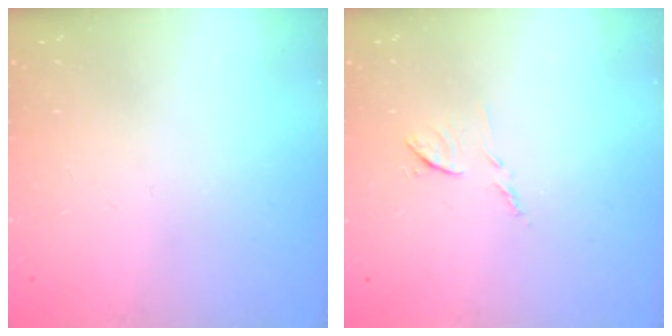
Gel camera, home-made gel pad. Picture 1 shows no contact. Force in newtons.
{"total": 6.9, "press": 6.9, "slide": 0.4}